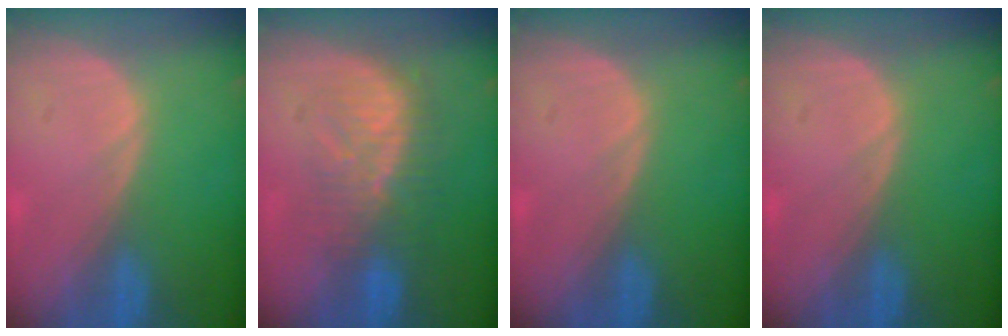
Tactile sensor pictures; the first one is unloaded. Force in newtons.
{"total": 8.0, "press": 7.8, "slide": 1.6}
{"total": 0.0}
{"total": 0.0}